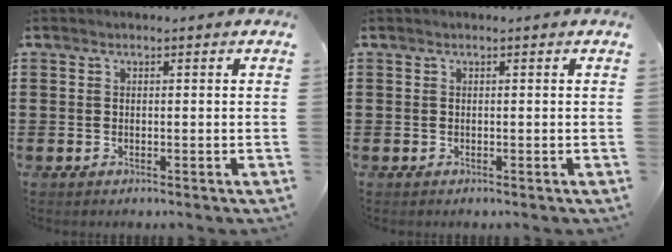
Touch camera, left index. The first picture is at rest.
{"total": 0.0}